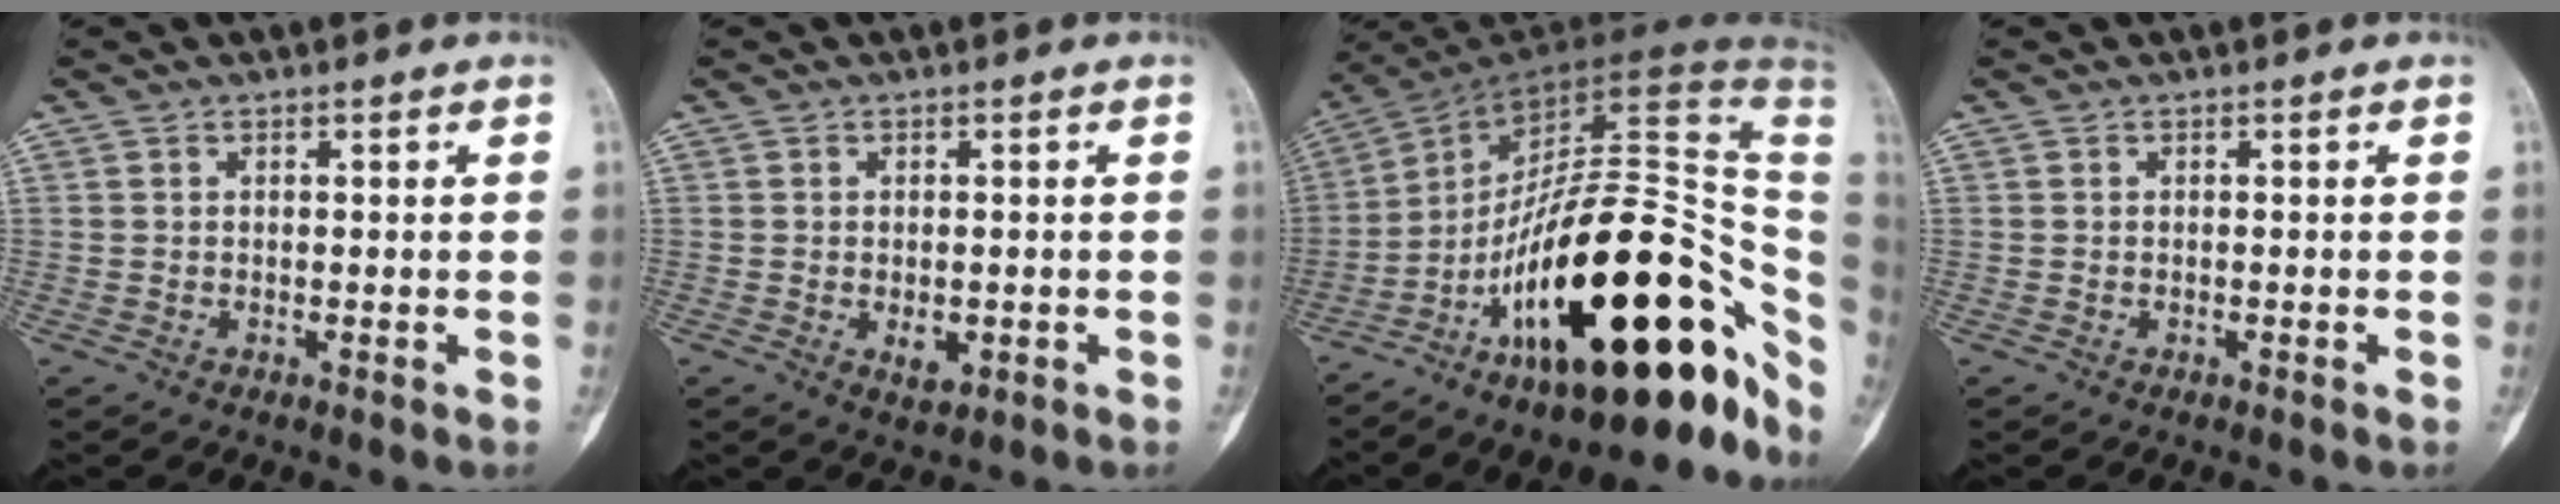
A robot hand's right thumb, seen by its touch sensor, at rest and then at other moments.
{"total": 3.1, "force": [-0.8, 1.8, 2.4], "torque": [-0.026, -0.002, -0.004]}
{"total": 33.3, "force": [-10.2, 13.4, 28.7], "torque": [-0.349, 0.076, -0.157]}
{"total": 0.0}